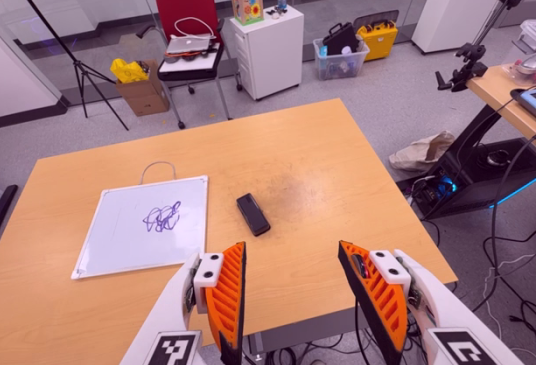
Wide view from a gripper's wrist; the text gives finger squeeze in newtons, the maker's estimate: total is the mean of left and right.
{"total": 0.0}